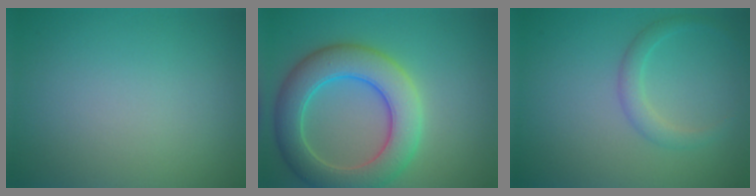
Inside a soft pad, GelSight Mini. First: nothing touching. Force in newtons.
{"total": 7.1, "press": 7.1, "slide": 0.5}
{"total": 1.8, "press": 1.8, "slide": 0.1}